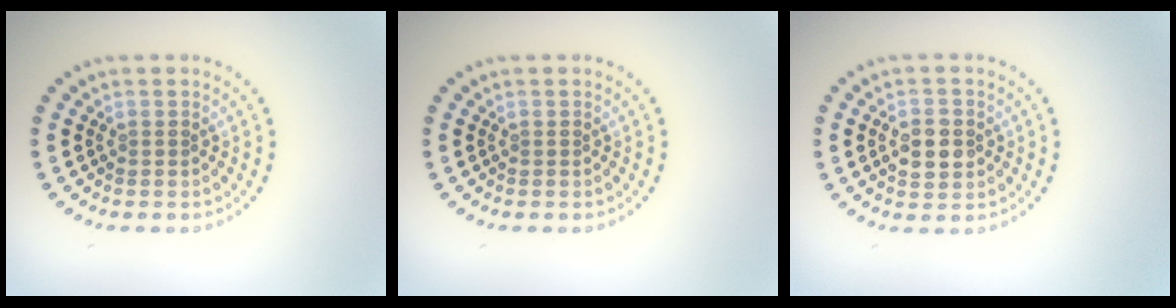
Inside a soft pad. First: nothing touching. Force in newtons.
{"total": 0.0}
{"total": 3.4, "press": 3.4, "slide": 0.2}